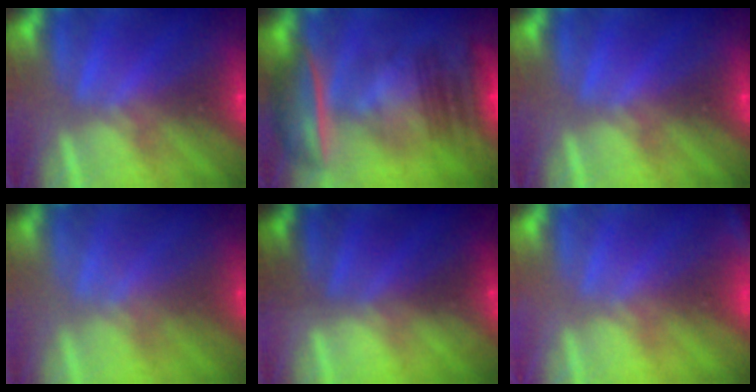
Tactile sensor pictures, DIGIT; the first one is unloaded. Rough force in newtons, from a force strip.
{"total": 7.3}
{"total": 0.0}
{"total": 1.1}
{"total": 1.5}
{"total": 2.4}